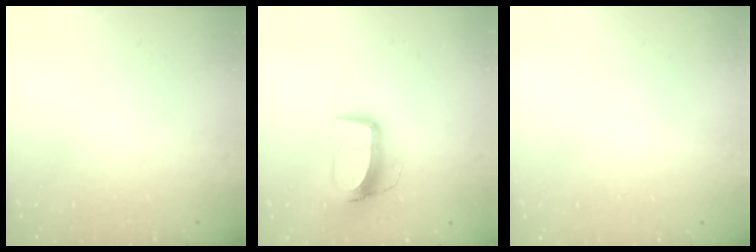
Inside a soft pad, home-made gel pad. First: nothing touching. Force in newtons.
{"total": 11.0, "press": 11.0, "slide": 1.4}
{"total": 0.0}